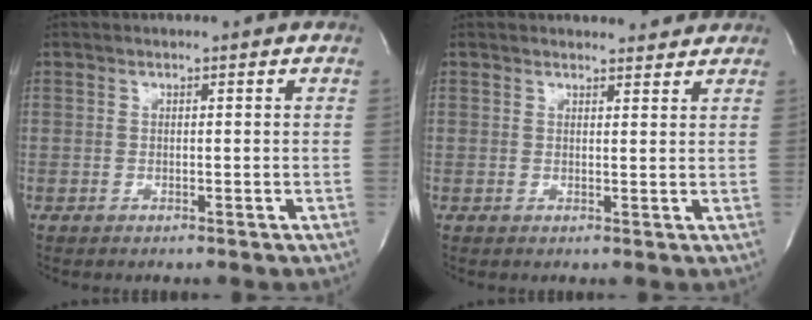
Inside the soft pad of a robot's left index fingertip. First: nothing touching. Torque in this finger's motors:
{"motor_torque": [0.47, -0.66, 0.12, 0.00]}